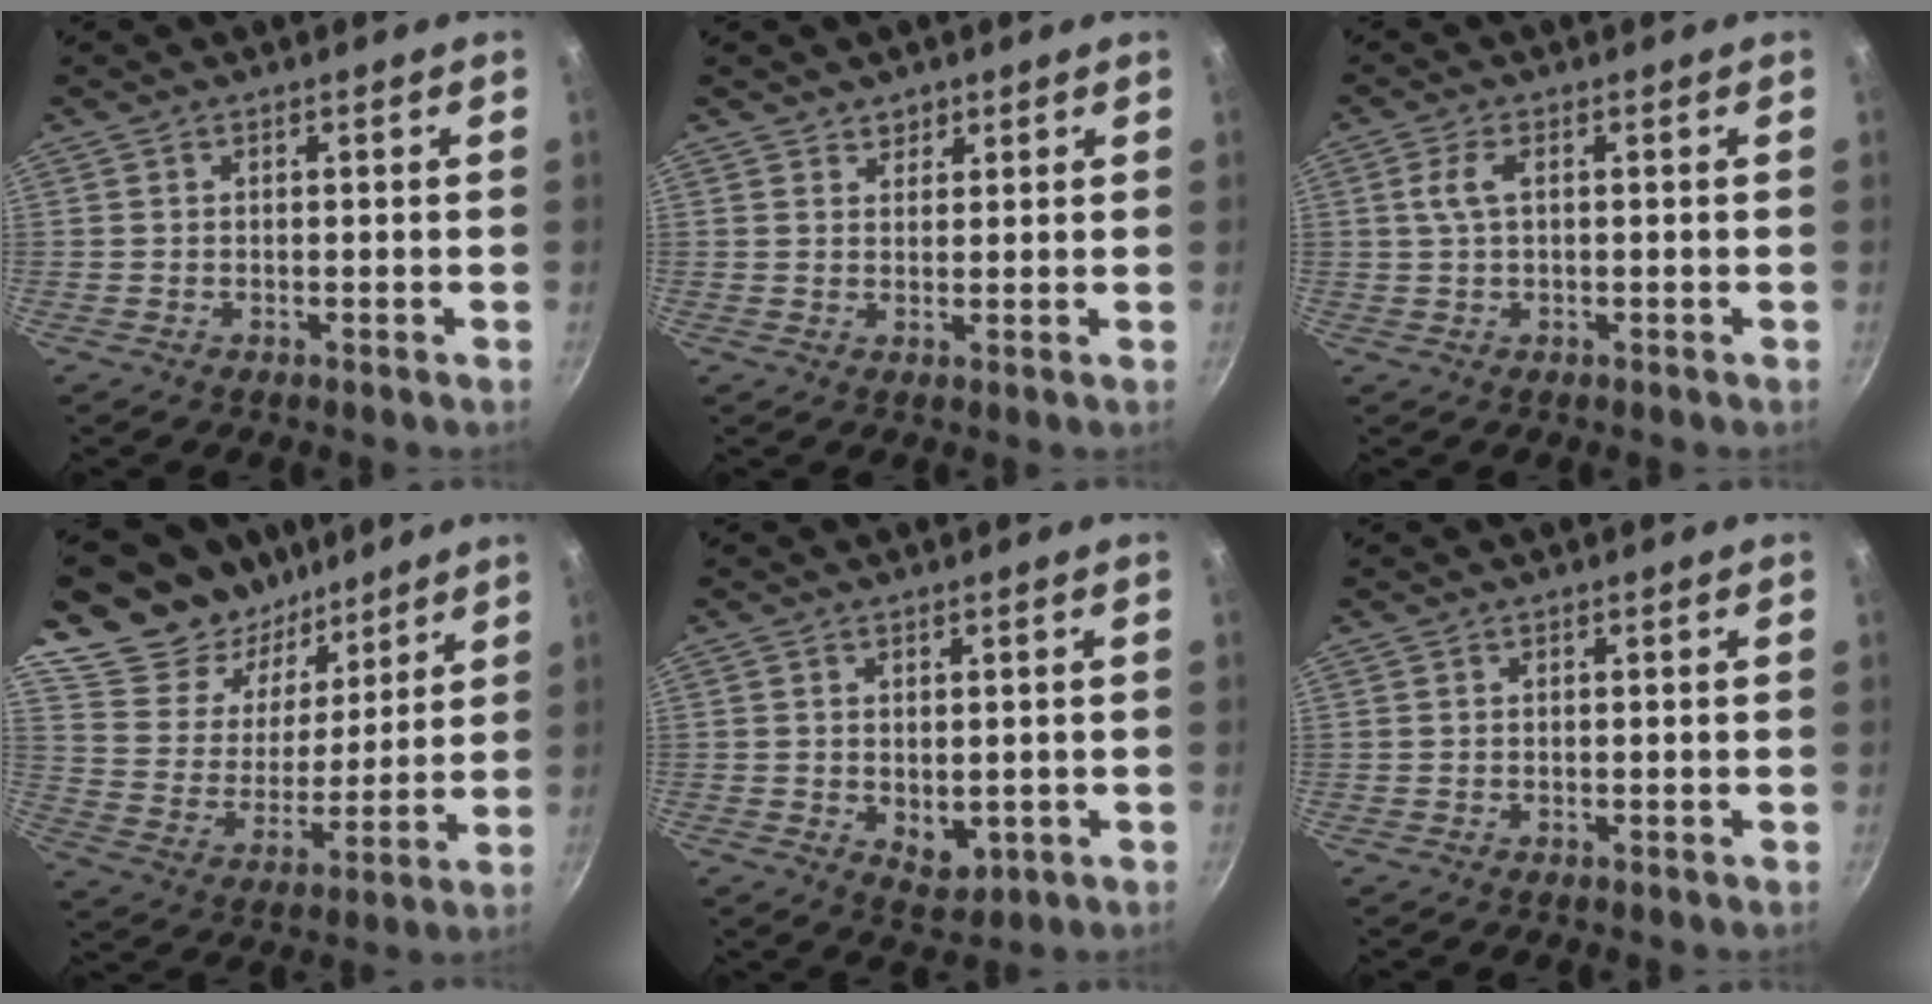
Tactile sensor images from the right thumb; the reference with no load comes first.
{"total": 2.5, "force": [1.8, 1.7, 0.3], "torque": [0.011, -0.009, 0.027]}
{"total": 3.4, "force": [0.8, 1.5, 2.9], "torque": [-0.064, 0.007, 0.015]}
{"total": 21.1, "force": [16.2, 11.6, 7.0], "torque": [-0.096, -0.100, 0.289]}
{"total": 4.9, "force": [-0.4, 3.2, 3.7], "torque": [-0.045, -0.014, 0.004]}
{"total": 0.0}